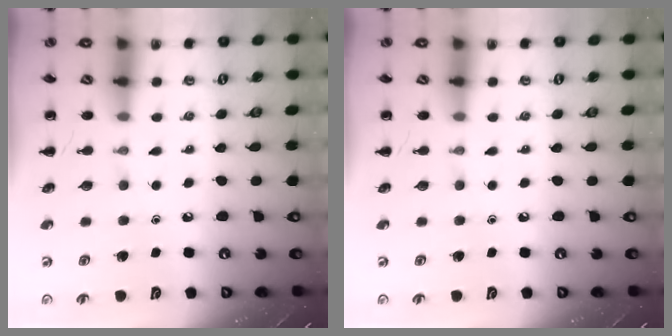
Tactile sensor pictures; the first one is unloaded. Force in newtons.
{"total": 0.0}